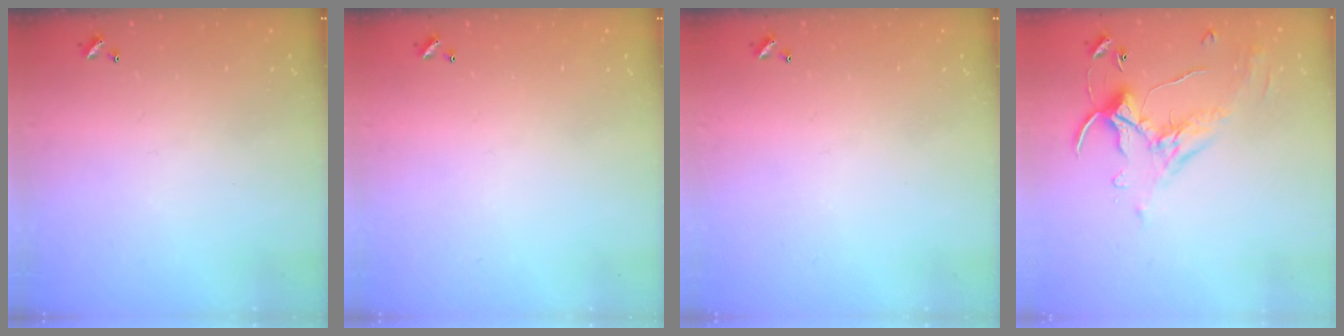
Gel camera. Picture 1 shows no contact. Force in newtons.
{"total": 0.0}
{"total": 0.0}
{"total": 1.1, "press": 0.4, "slide": 1.0}